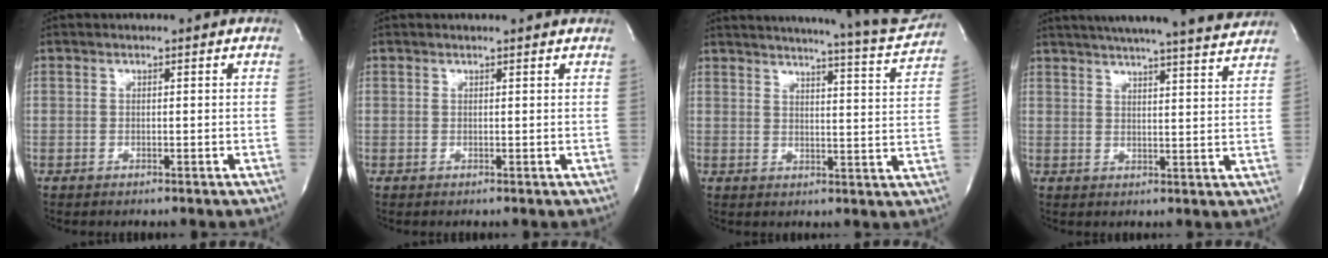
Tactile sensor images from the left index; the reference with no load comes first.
{"total": 1.8, "force": [1.7, -0.1, 0.5], "torque": [-0.013, 0.005, 0.016]}
{"total": 19.0, "force": [17.7, 0.0, 6.8], "torque": [-0.101, -0.063, 0.208]}
{"total": 20.3, "force": [18.5, 0.2, 8.4], "torque": [-0.136, -0.013, 0.235]}